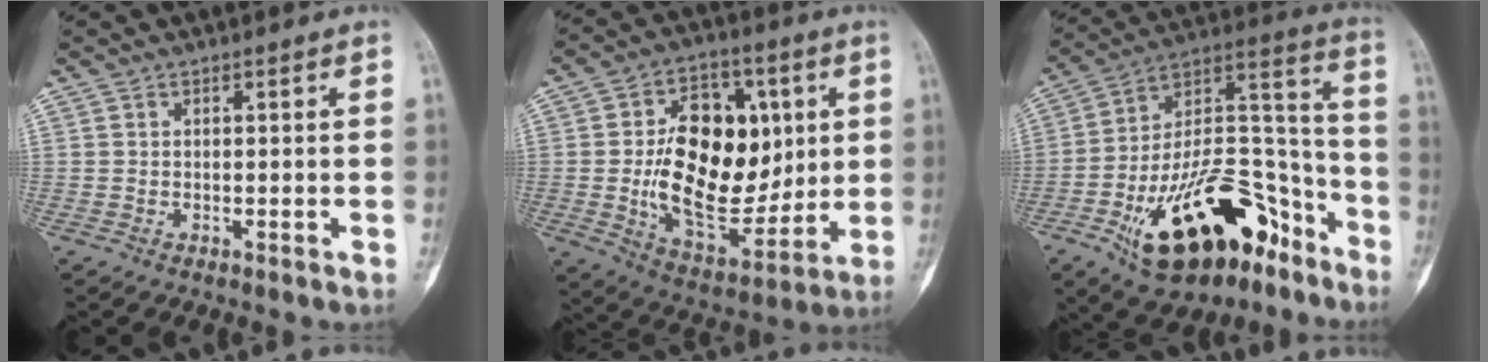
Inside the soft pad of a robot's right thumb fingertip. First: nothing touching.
{"total": 22.3, "force": [1.9, 13.8, 17.5], "torque": [-0.238, -0.014, 0.043]}
{"total": 28.2, "force": [-15.0, 13.5, 19.7], "torque": [-0.305, 0.087, -0.239]}